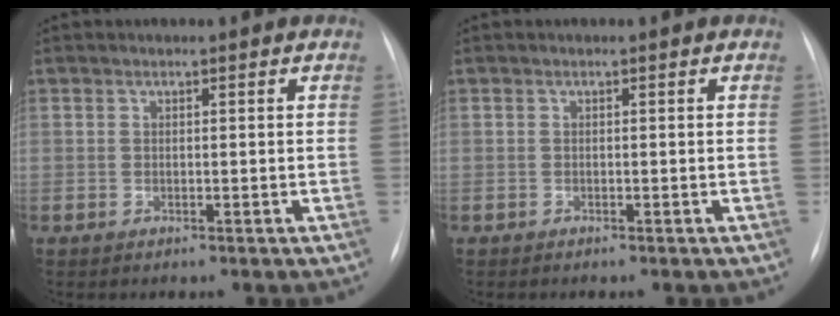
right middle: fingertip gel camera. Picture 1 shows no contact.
{"total": 0.0}